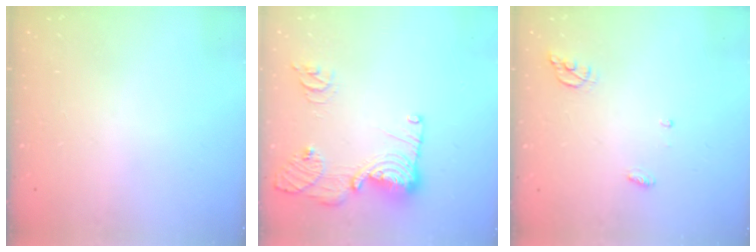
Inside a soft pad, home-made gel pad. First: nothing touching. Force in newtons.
{"total": 15.8, "press": 15.7, "slide": 1.8}
{"total": 5.2, "press": 5.2, "slide": 0.2}